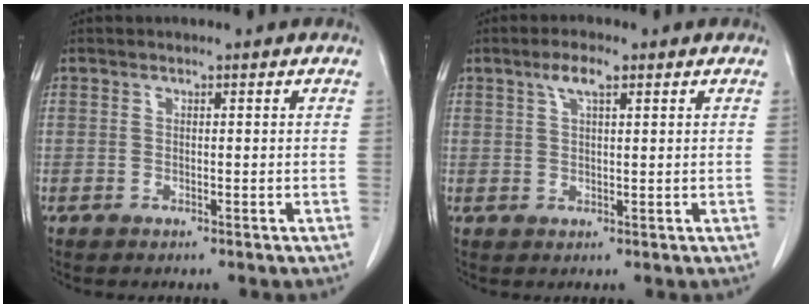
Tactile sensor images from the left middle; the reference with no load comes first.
{"total": 3.3, "force": [1.9, 0.7, 2.6], "torque": [-0.057, 0.007, 0.035]}